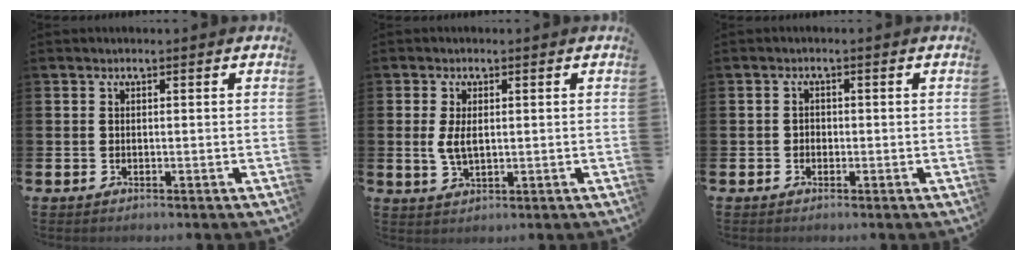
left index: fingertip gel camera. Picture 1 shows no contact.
{"total": 3.3, "force": [0.6, 1.6, 2.9], "torque": [-0.043, 0.000, 0.005]}
{"total": 1.2, "force": [-0.5, 1.0, 0.4], "torque": [-0.001, 0.003, -0.013]}